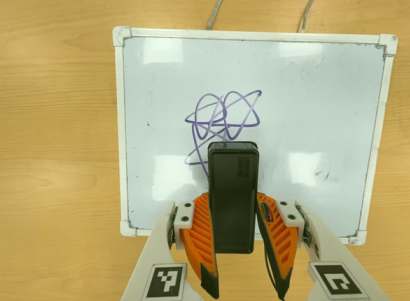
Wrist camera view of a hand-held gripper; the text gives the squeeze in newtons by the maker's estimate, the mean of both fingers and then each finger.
{"total": 4.5, "left": 3.1, "right": 5.8}